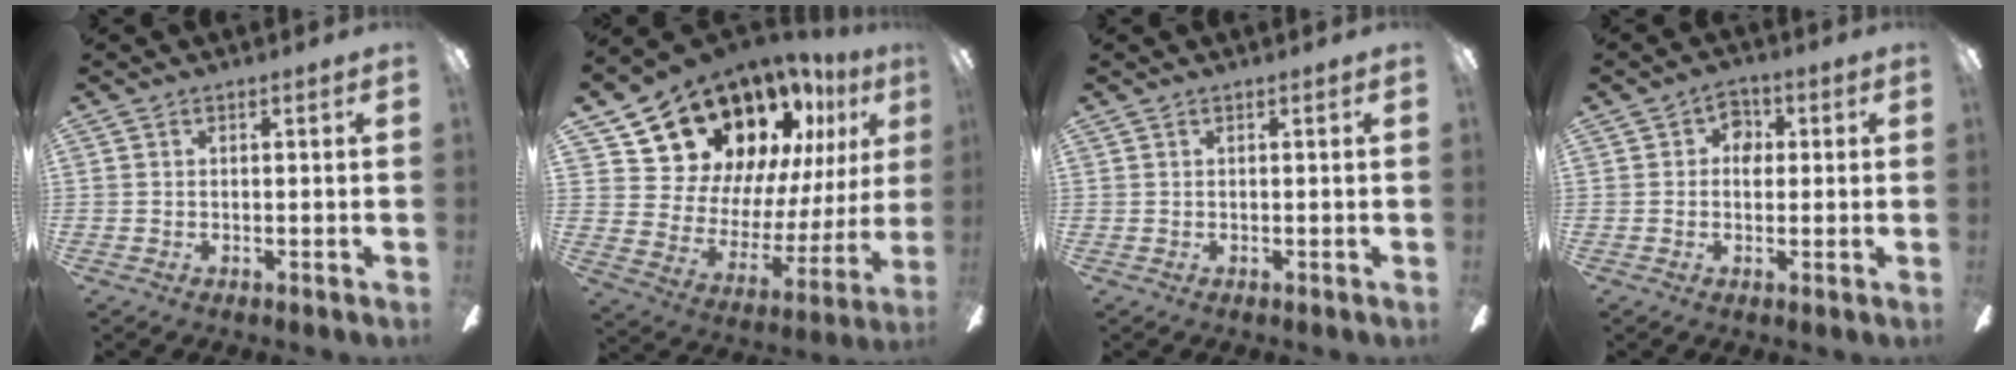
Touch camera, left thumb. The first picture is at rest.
{"total": 20.7, "force": [15.8, 11.2, 7.3], "torque": [-0.122, -0.118, 0.302]}
{"total": 0.0}
{"total": 4.6, "force": [0.2, 3.6, 2.7], "torque": [-0.029, 0.005, 0.000]}